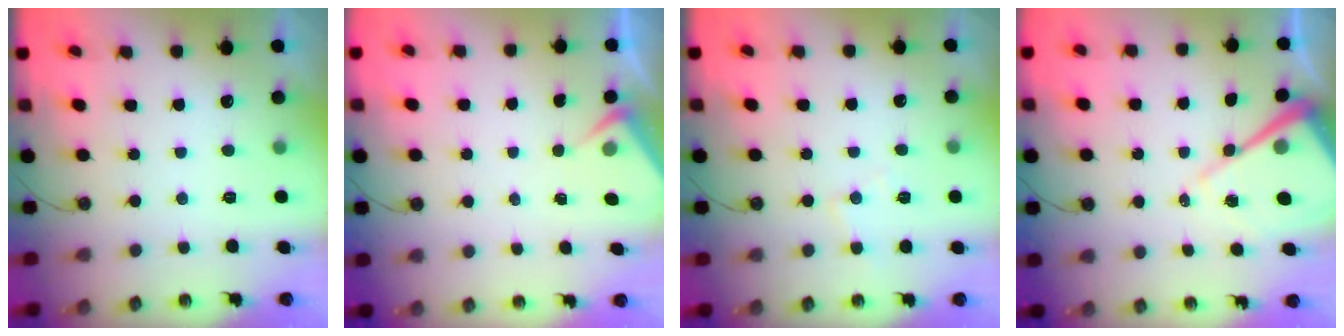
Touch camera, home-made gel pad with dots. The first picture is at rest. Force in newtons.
{"total": 3.1, "press": 3.1, "slide": 0.4}
{"total": 4.6, "press": 4.5, "slide": 0.8}
{"total": 12.3, "press": 12.2, "slide": 1.0}